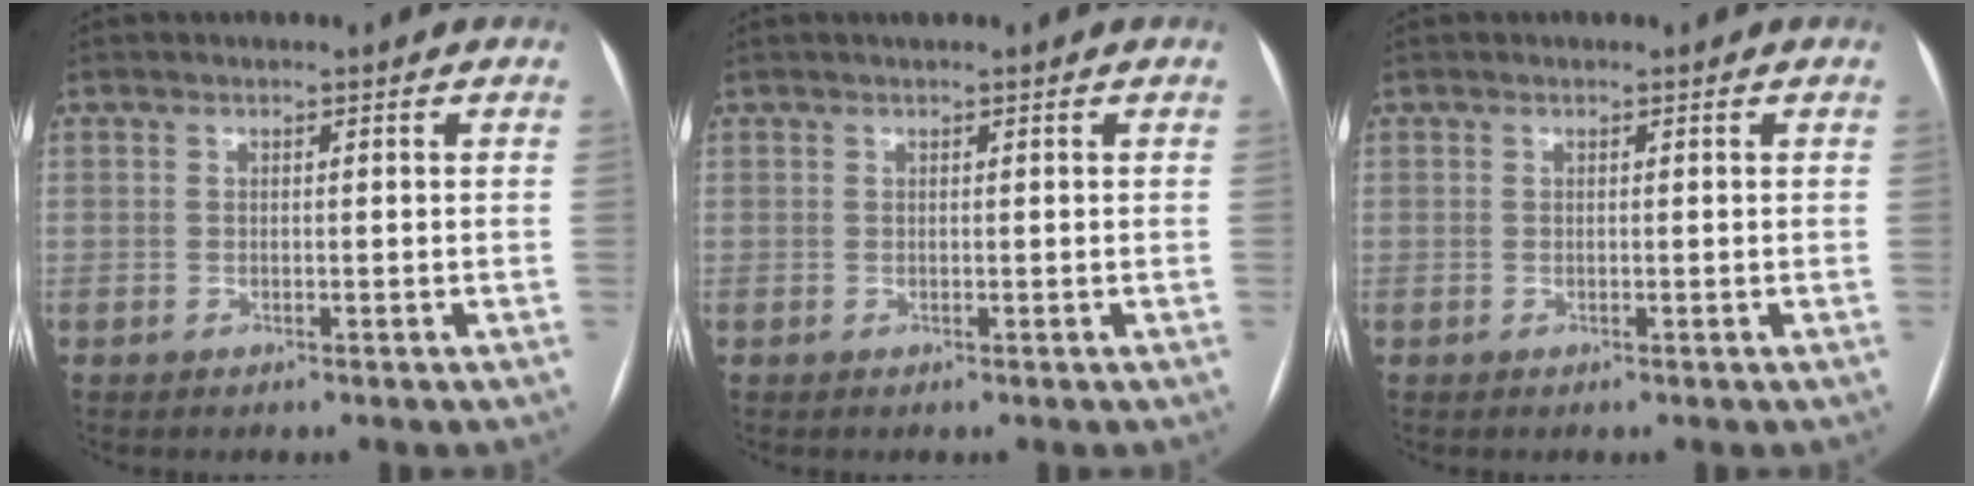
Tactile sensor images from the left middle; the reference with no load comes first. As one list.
[{"total": 0.9, "force": [0.7, 0.0, 0.5], "torque": [-0.008, 0.013, 0.013]}, {"total": 0.0}]